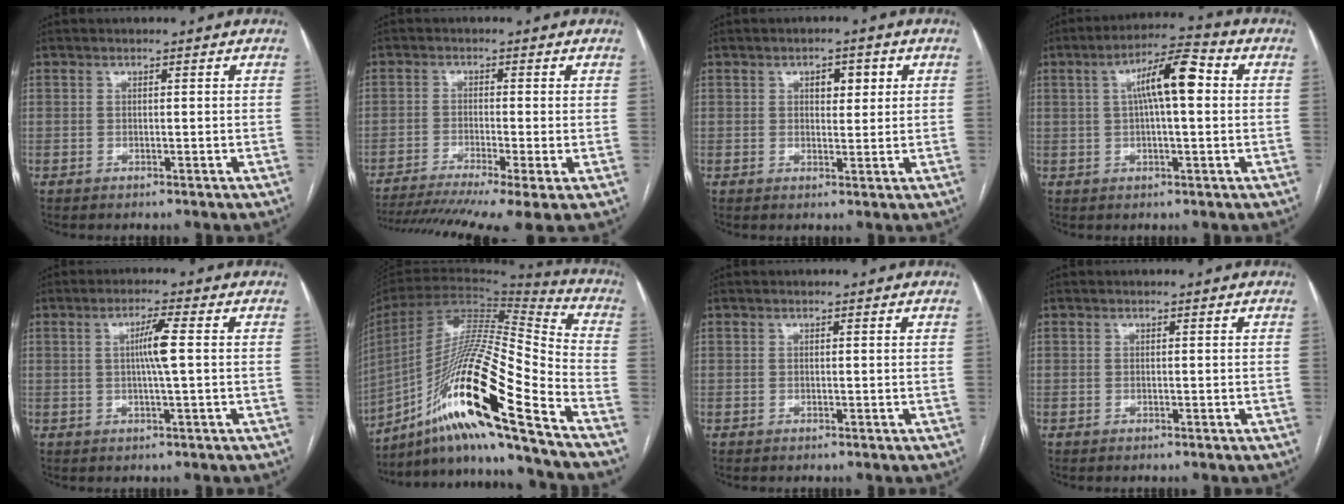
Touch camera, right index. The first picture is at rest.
{"total": 14.1, "force": [-10.0, 0.8, 9.9], "torque": [-0.161, -0.022, -0.159]}
{"total": 3.5, "force": [1.3, 1.8, 2.8], "torque": [-0.039, 0.008, 0.018]}
{"total": 9.2, "force": [1.7, 1.7, 8.9], "torque": [-0.155, 0.030, 0.023]}
{"total": 4.2, "force": [0.5, -0.5, 4.2], "torque": [-0.078, 0.001, 0.010]}
{"total": 24.6, "force": [-14.8, 0.5, 19.7], "torque": [-0.379, -0.017, -0.274]}
{"total": 0.0}
{"total": 0.0}